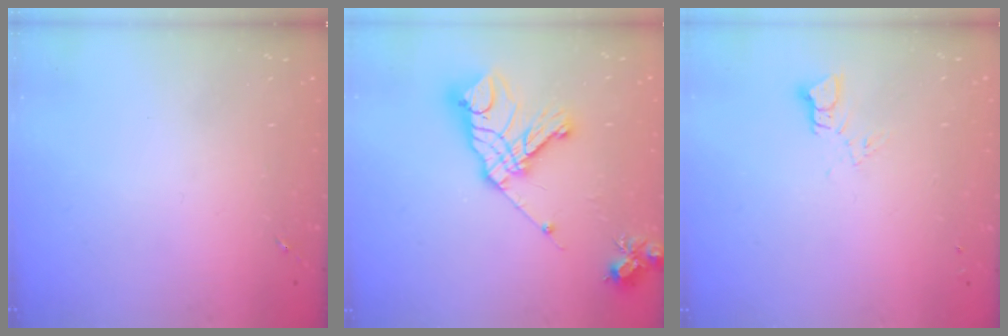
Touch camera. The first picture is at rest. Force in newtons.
{"total": 19.8, "press": 19.6, "slide": 2.6}
{"total": 3.4, "press": 3.4, "slide": 0.2}